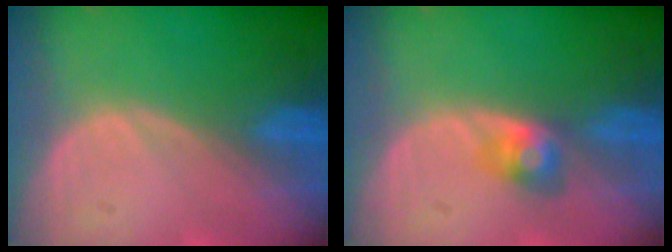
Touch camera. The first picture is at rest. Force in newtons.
{"total": 2.9, "press": 2.9, "slide": 0.0}